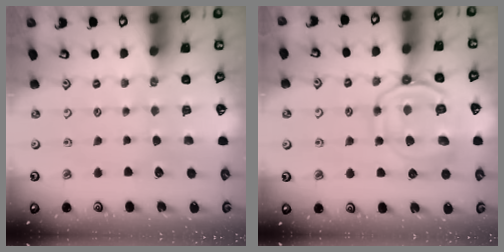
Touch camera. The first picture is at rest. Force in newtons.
{"total": 12.3, "press": 12.3, "slide": 1.4}